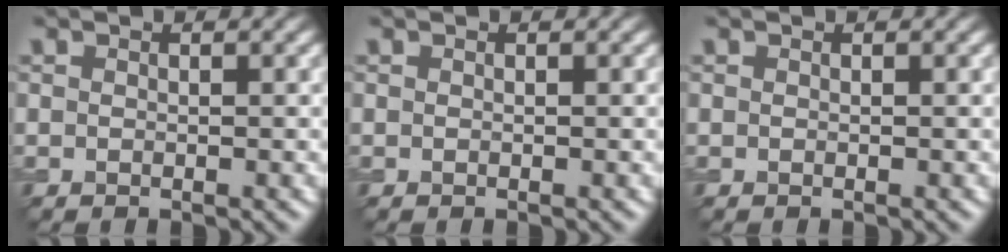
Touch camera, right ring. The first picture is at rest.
{"total": 0.0}
{"total": 0.0}